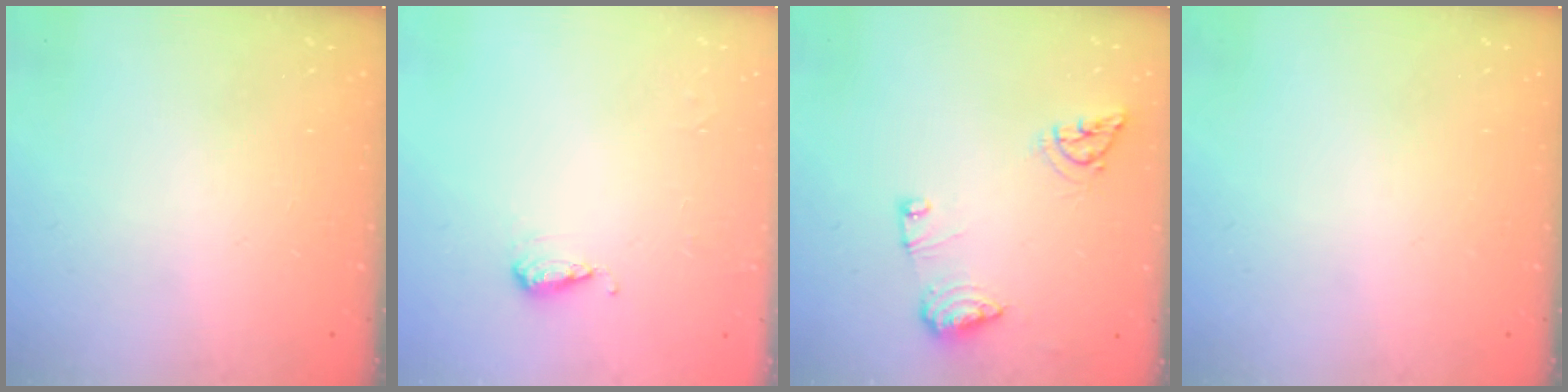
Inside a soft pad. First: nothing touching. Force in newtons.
{"total": 5.2, "press": 5.1, "slide": 0.9}
{"total": 9.7, "press": 9.6, "slide": 1.1}
{"total": 0.0}